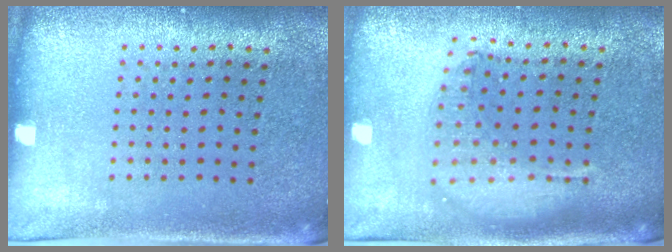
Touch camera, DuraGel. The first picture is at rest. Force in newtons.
{"total": 1.8, "press": 1.5, "slide": 0.9}